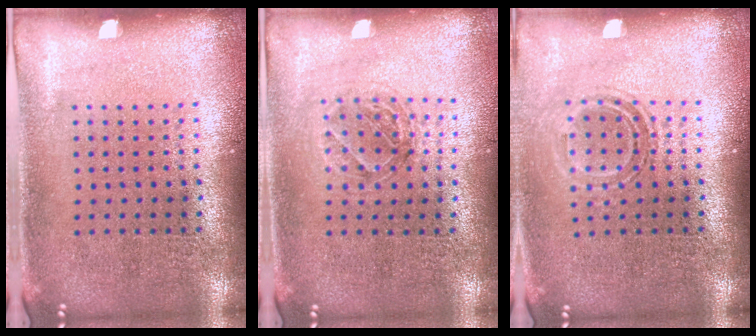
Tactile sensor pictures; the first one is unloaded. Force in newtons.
{"total": 1.2, "press": 1.1, "slide": 0.5}
{"total": 1.5, "press": 1.2, "slide": 1.0}